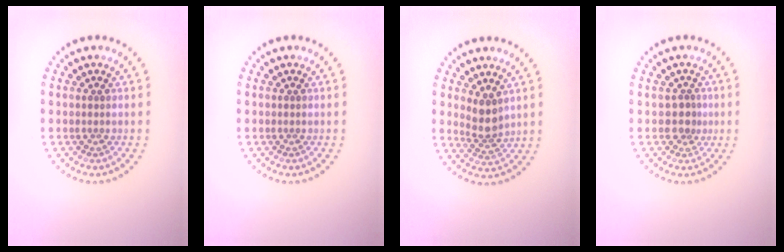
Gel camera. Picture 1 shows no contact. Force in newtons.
{"total": 0.0}
{"total": 2.5, "press": 2.1, "slide": 1.4}
{"total": 1.8, "press": 1.3, "slide": 1.2}